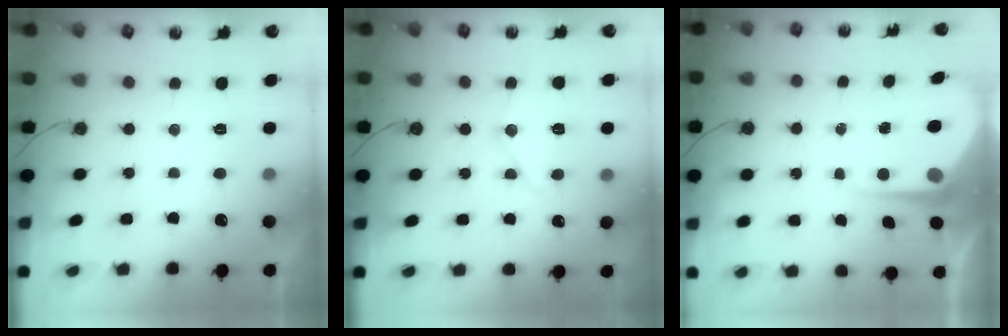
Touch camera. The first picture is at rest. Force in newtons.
{"total": 12.2, "press": 12.1, "slide": 1.1}
{"total": 8.3, "press": 8.3, "slide": 0.3}